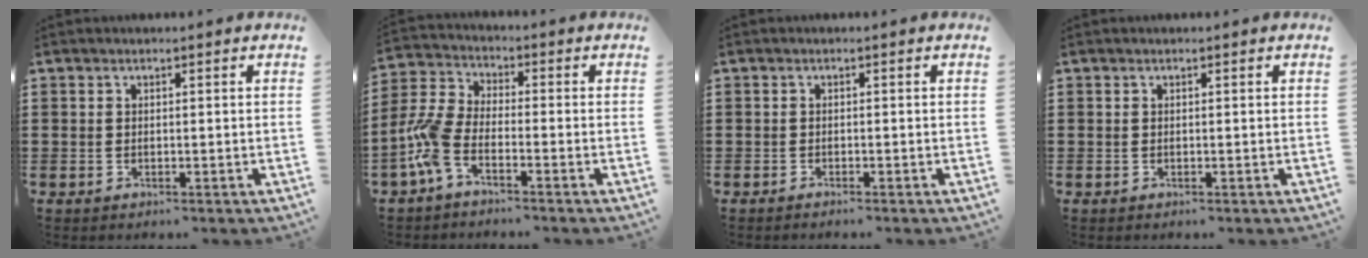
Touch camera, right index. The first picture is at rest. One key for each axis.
{"total": 6.4, "fx": -3.7, "fy": 2.4, "fz": 4.6, "tx": -0.132, "ty": -0.013, "tz": -0.080}
{"total": 0.7, "fx": -0.7, "fy": 0.0, "fz": 0.2, "tx": -0.005, "ty": -0.002, "tz": -0.014}
{"total": 0.0}